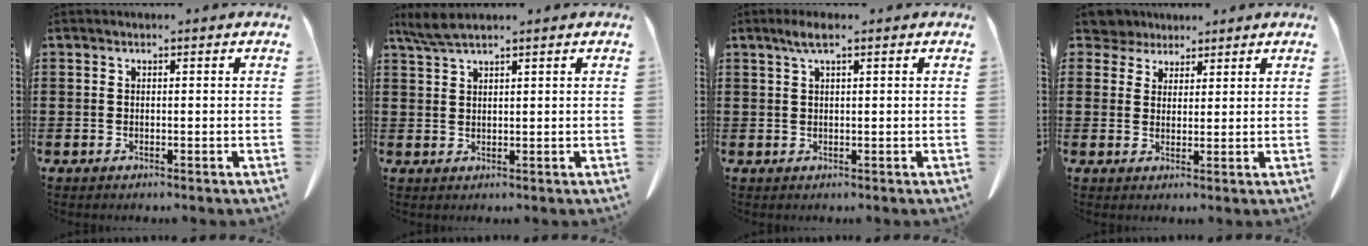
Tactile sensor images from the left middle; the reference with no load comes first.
{"total": 2.9, "force": [2.2, 0.2, 1.8], "torque": [-0.040, 0.001, 0.042]}
{"total": 2.4, "force": [1.2, 0.3, 2.1], "torque": [-0.042, 0.004, 0.020]}
{"total": 4.2, "force": [3.3, 2.4, 0.7], "torque": [-0.026, 0.000, 0.059]}